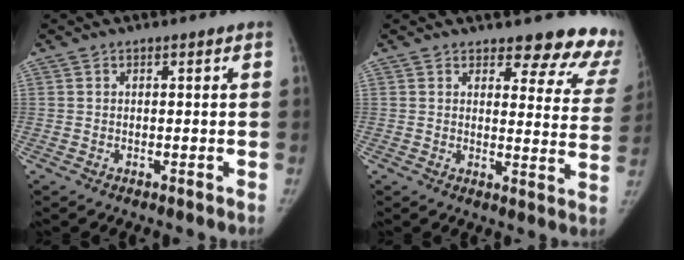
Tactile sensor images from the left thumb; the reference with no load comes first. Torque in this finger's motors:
{"motor_torque": [0.21, -0.06, 0.46, -0.06, 0.01]}